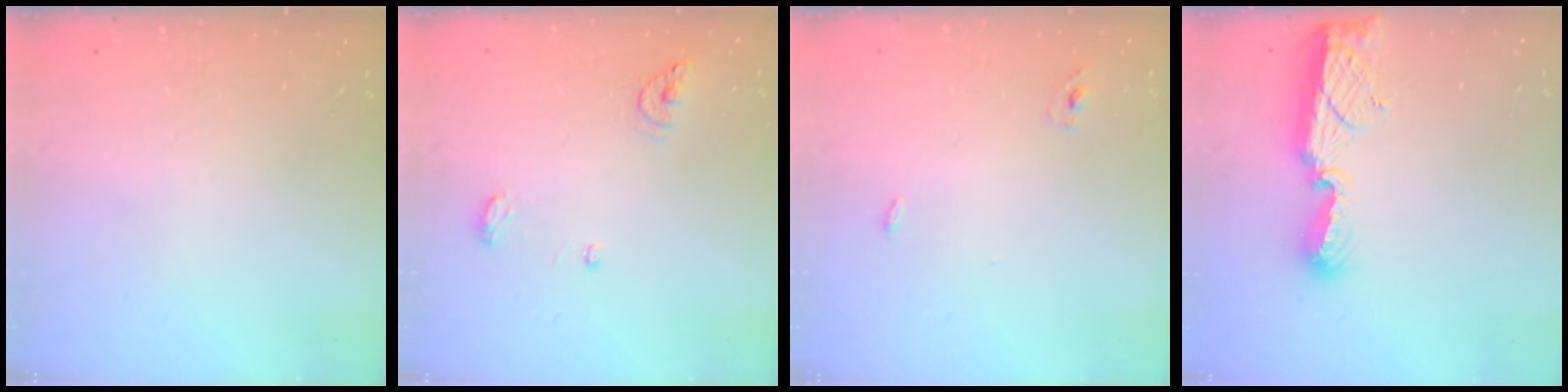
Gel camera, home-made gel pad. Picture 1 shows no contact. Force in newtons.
{"total": 10.0, "press": 7.3, "slide": 6.9}
{"total": 2.9, "press": 2.7, "slide": 1.0}
{"total": 10.8, "press": 10.5, "slide": 2.5}